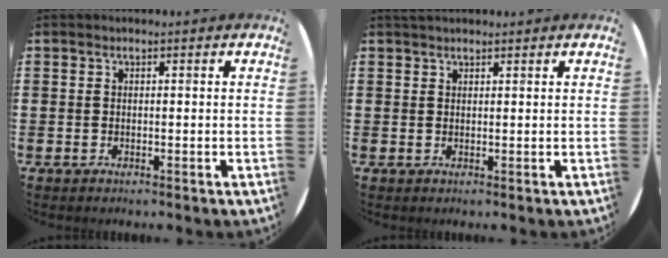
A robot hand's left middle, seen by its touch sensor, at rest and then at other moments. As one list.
[{"total": 1.2, "force": [1.1, 0.4, 0.1], "torque": [-0.002, 0.004, 0.021]}]